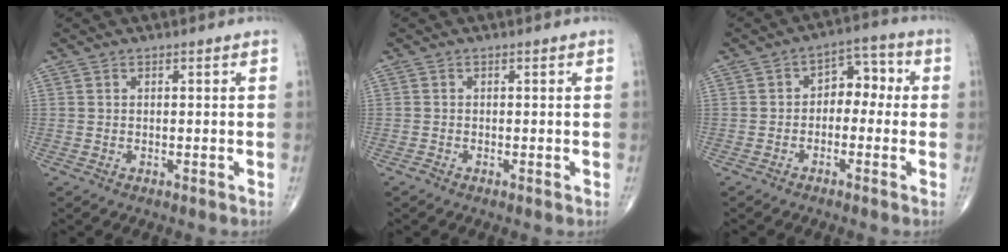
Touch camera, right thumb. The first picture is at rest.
{"total": 0.5, "force": [-0.3, 0.2, 0.4], "torque": [-0.010, -0.003, -0.010]}
{"total": 6.2, "force": [-0.6, 4.4, 4.3], "torque": [-0.028, 0.034, -0.025]}